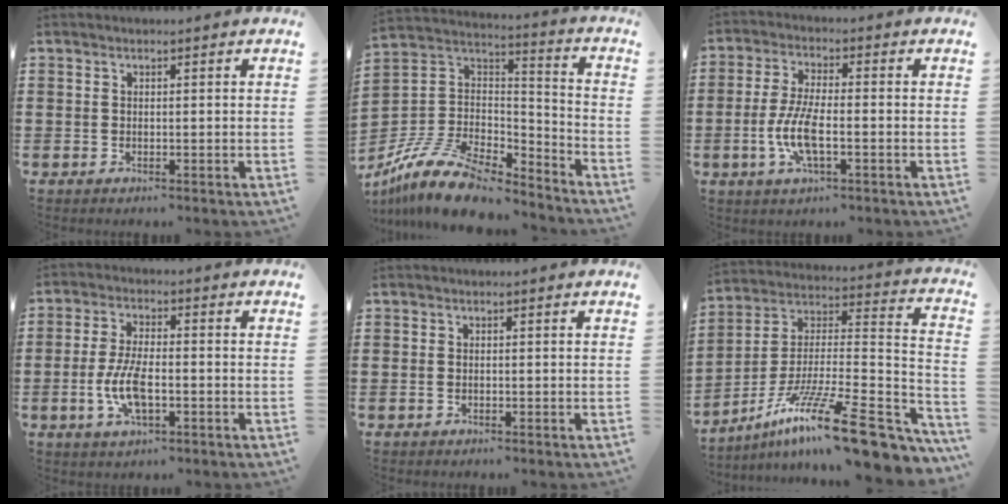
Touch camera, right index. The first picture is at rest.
{"total": 13.0, "force": [-10.4, 4.7, 6.2], "torque": [-0.128, 0.032, -0.196]}
{"total": 7.2, "force": [-2.0, 2.2, 6.6], "torque": [-0.145, -0.009, -0.042]}
{"total": 7.4, "force": [-1.9, 3.0, 6.5], "torque": [-0.151, -0.007, -0.041]}
{"total": 0.7, "force": [-0.3, 0.4, 0.5], "torque": [-0.012, 0.000, -0.005]}
{"total": 18.9, "force": [-12.1, 2.9, 14.2], "torque": [-0.238, 0.018, -0.204]}